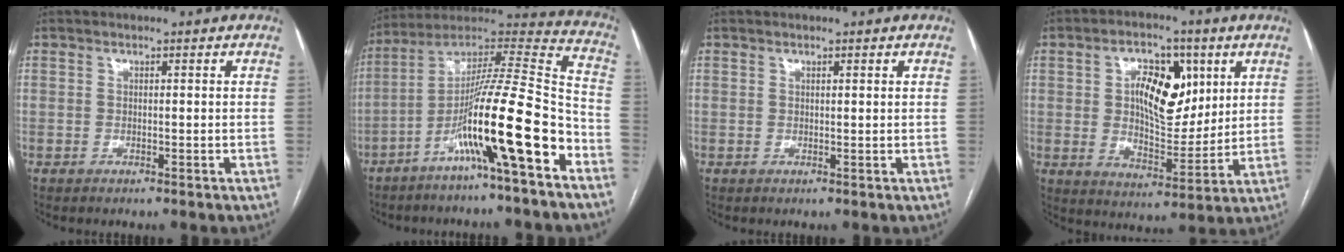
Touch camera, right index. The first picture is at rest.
{"total": 18.8, "force": [-8.5, 0.3, 16.8], "torque": [-0.290, 0.001, -0.151]}
{"total": 0.5, "force": [0.4, 0.0, 0.4], "torque": [-0.008, 0.001, 0.006]}
{"total": 12.3, "force": [3.8, 6.5, 9.8], "torque": [-0.162, 0.015, 0.069]}